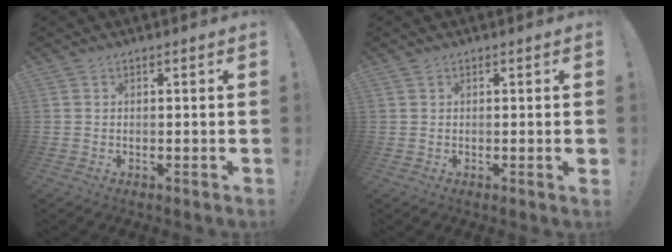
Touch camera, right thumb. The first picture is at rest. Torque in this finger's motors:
{"motor_torque": [0.03, 0.05, 0.18, 0.21, 0.00]}